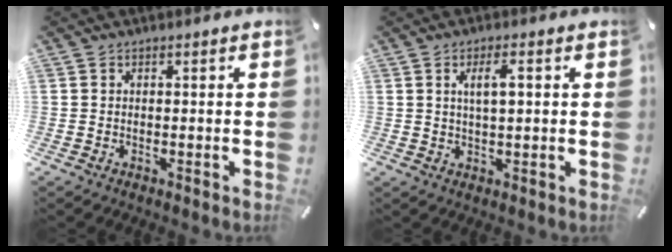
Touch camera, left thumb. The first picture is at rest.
{"total": 4.7, "force": [1.3, 1.3, 4.3], "torque": [-0.087, 0.006, 0.020]}